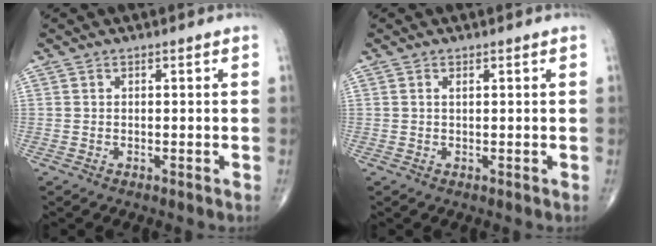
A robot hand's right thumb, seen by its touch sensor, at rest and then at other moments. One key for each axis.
{"total": 1.1, "fx": 0.5, "fy": 0.3, "fz": 1.0, "tx": -0.020, "ty": 0.000, "tz": 0.011}